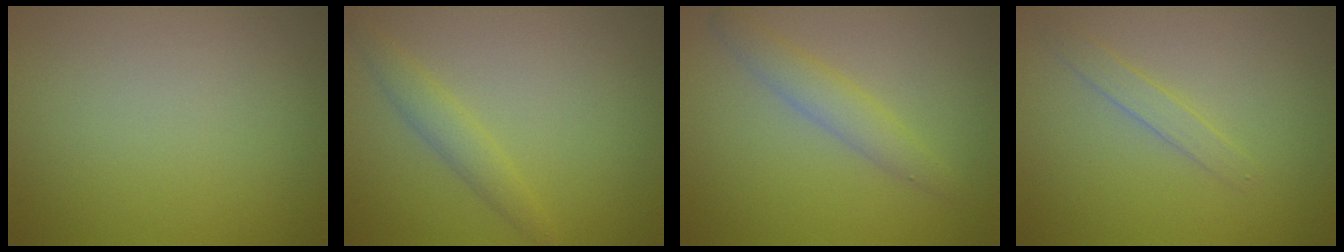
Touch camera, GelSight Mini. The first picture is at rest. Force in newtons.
{"total": 1.9, "press": 1.9, "slide": 0.1}
{"total": 2.3, "press": 2.3, "slide": 0.0}
{"total": 1.4, "press": 1.4, "slide": 0.1}